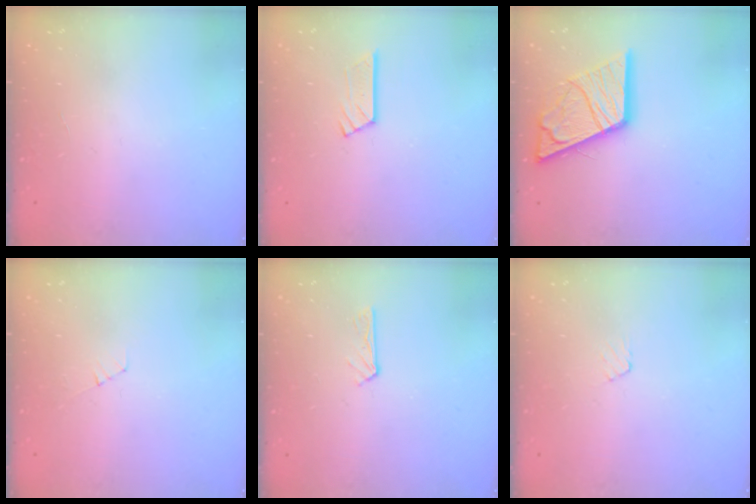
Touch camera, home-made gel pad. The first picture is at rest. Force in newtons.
{"total": 6.0, "press": 6.0, "slide": 0.5}
{"total": 18.8, "press": 18.7, "slide": 1.8}
{"total": 3.8, "press": 3.8, "slide": 0.3}
{"total": 2.9, "press": 2.9, "slide": 0.3}
{"total": 3.5, "press": 3.5, "slide": 0.3}